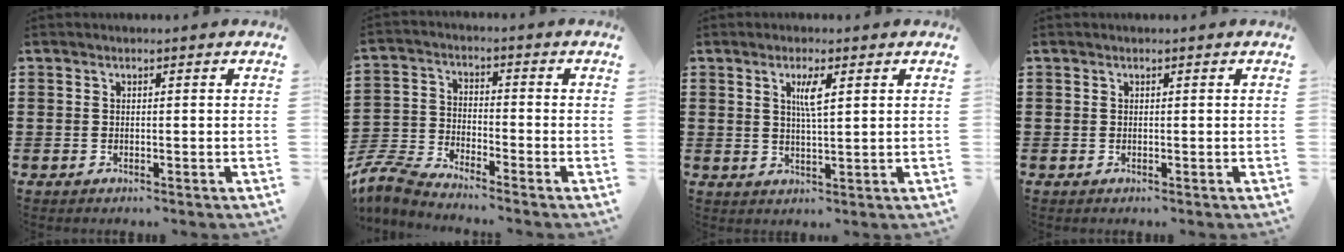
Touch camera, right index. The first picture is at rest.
{"total": 5.6, "force": [-5.5, 0.4, 1.3], "torque": [-0.056, -0.008, -0.117]}
{"total": 3.4, "force": [1.2, 0.6, 3.1], "torque": [-0.066, 0.003, 0.017]}
{"total": 0.0}